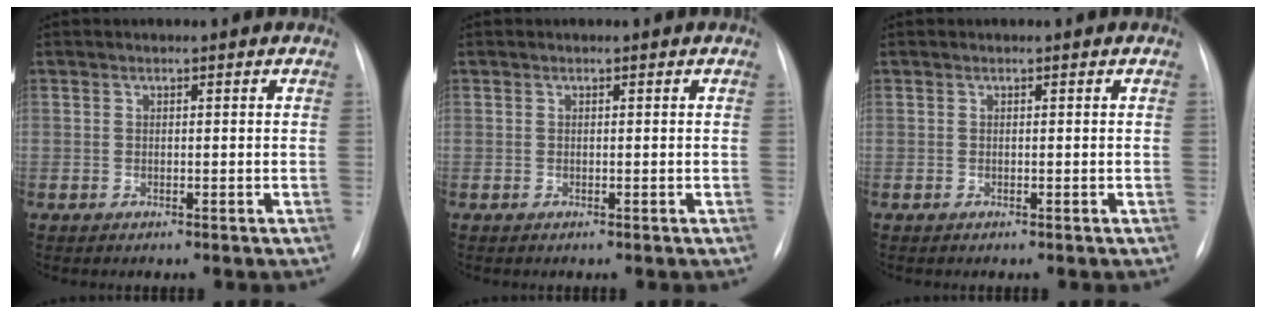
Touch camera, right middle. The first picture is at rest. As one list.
[{"total": 0.0}, {"total": 0.0}]